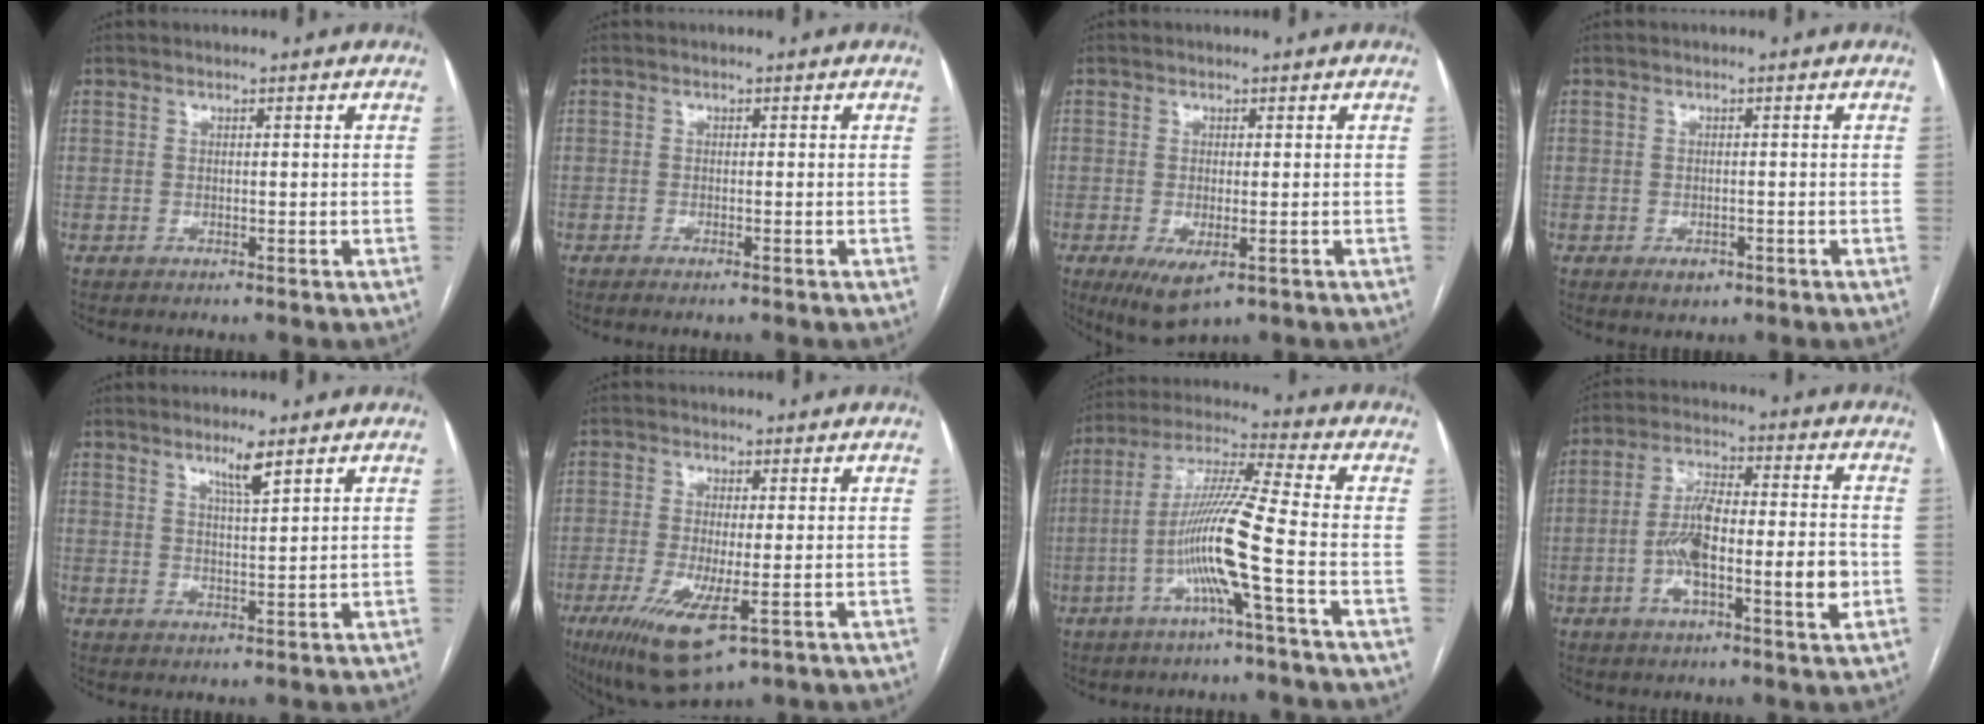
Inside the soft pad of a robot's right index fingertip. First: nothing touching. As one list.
[{"total": 0.9, "force": [-0.7, 0.0, 0.6], "torque": [-0.013, -0.001, -0.013]}, {"total": 5.9, "force": [-2.6, 2.3, 4.8], "torque": [-0.079, -0.016, -0.030]}, {"total": 2.1, "force": [-1.1, 1.6, 1.0], "torque": [-0.009, 0.002, -0.009]}, {"total": 3.6, "force": [2.4, 0.0, 2.6], "torque": [-0.051, -0.006, 0.045]}, {"total": 9.9, "force": [-3.8, 2.3, 8.9], "torque": [-0.168, -0.030, -0.058]}, {"total": 11.7, "force": [-3.6, -1.3, 11.1], "torque": [-0.213, 0.005, -0.074]}, {"total": 12.5, "force": [-2.5, 3.0, 11.9], "torque": [-0.205, 0.018, -0.041]}]